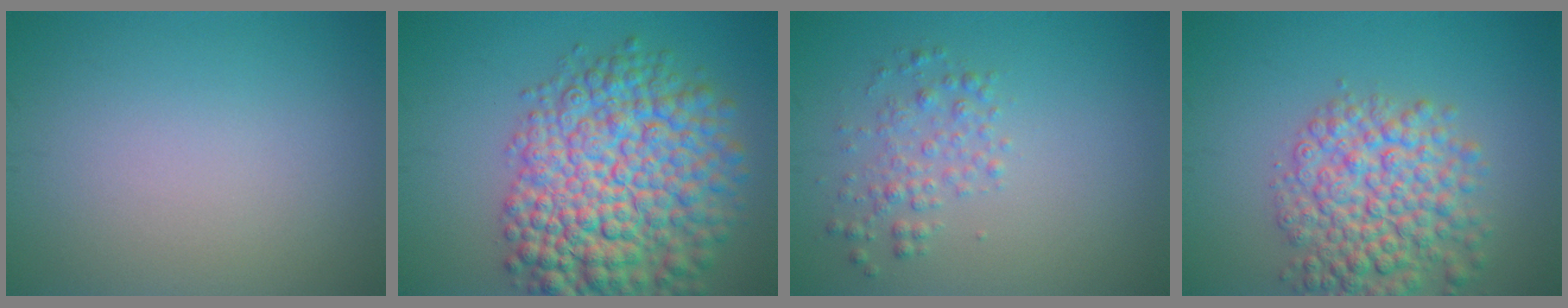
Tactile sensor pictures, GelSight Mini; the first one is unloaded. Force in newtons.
{"total": 12.1, "press": 12.1, "slide": 0.4}
{"total": 2.2, "press": 2.2, "slide": 0.1}
{"total": 7.0, "press": 7.0, "slide": 0.2}